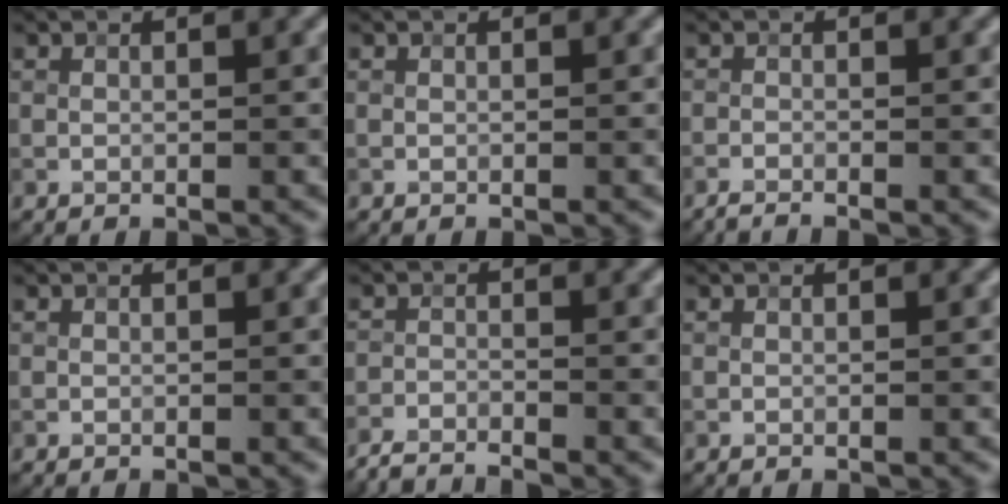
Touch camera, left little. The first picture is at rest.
{"total": 0.0}
{"total": 1.1, "force": [-1.1, 0.1, 0.4], "torque": [-0.007, -0.001, -0.024]}
{"total": 0.0}
{"total": 3.3, "force": [-3.2, 0.1, 0.6], "torque": [-0.014, -0.011, -0.066]}
{"total": 0.0}